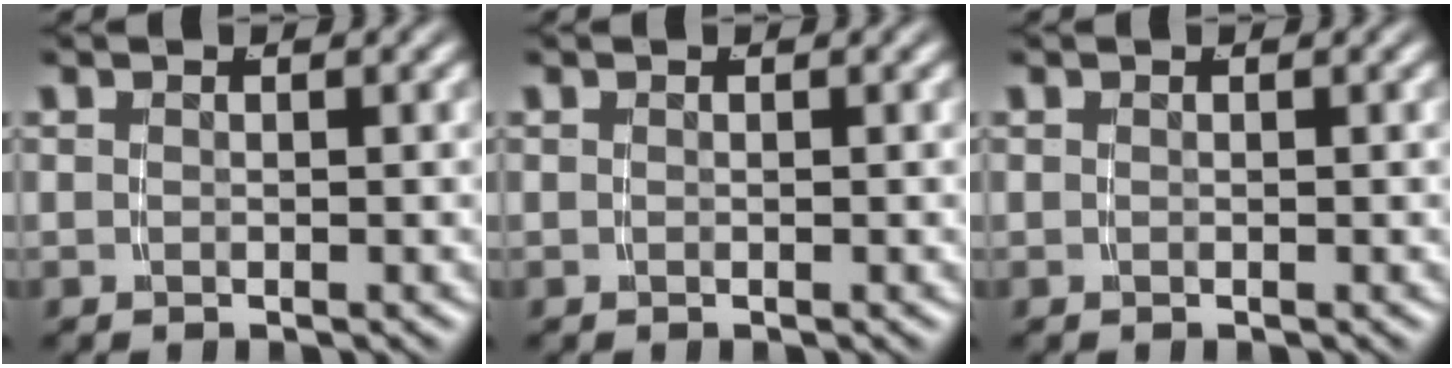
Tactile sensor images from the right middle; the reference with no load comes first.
{"total": 0.0}
{"total": 0.0}